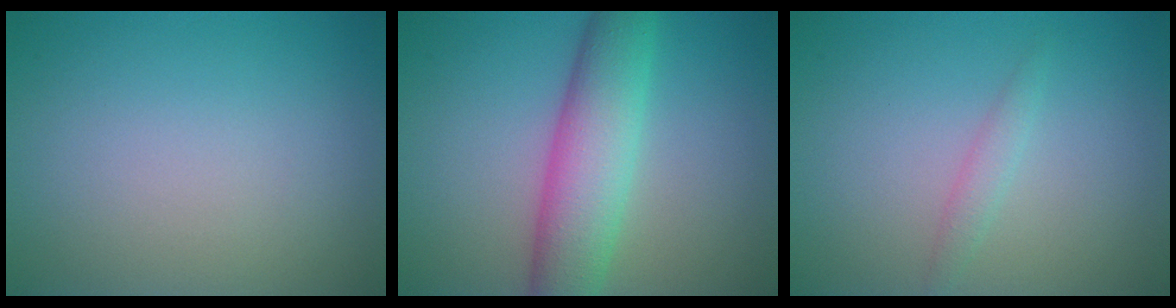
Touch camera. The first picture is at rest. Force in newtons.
{"total": 6.5, "press": 6.5, "slide": 0.1}
{"total": 1.2, "press": 1.2, "slide": 0.1}